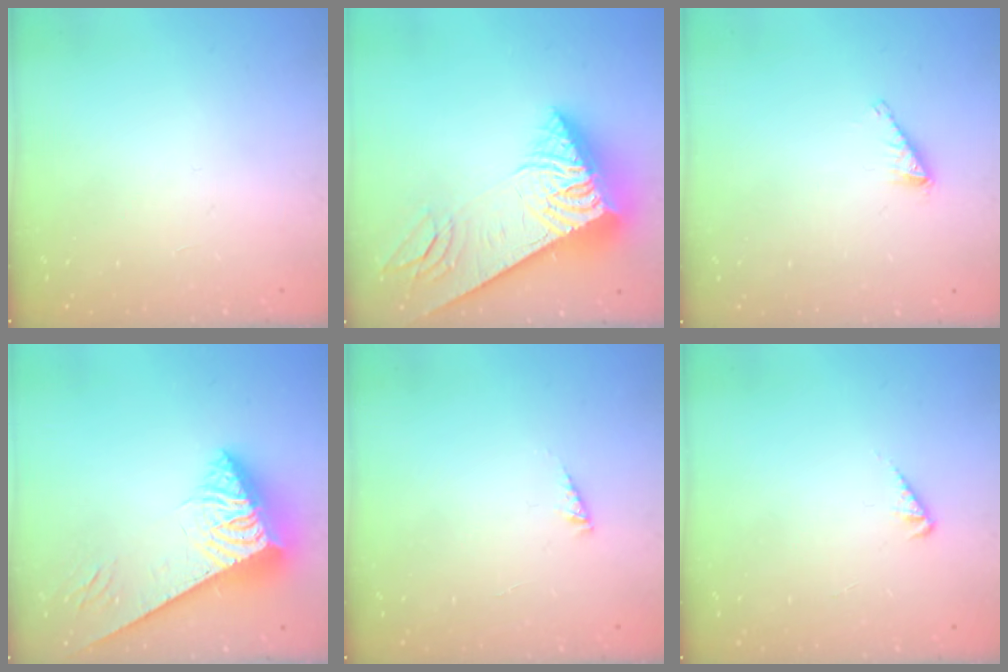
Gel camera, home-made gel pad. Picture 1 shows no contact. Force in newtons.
{"total": 9.5, "press": 9.4, "slide": 1.0}
{"total": 1.6, "press": 1.6, "slide": 0.2}
{"total": 5.3, "press": 5.2, "slide": 0.7}
{"total": 1.8, "press": 1.8, "slide": 0.2}
{"total": 2.5, "press": 2.4, "slide": 0.6}